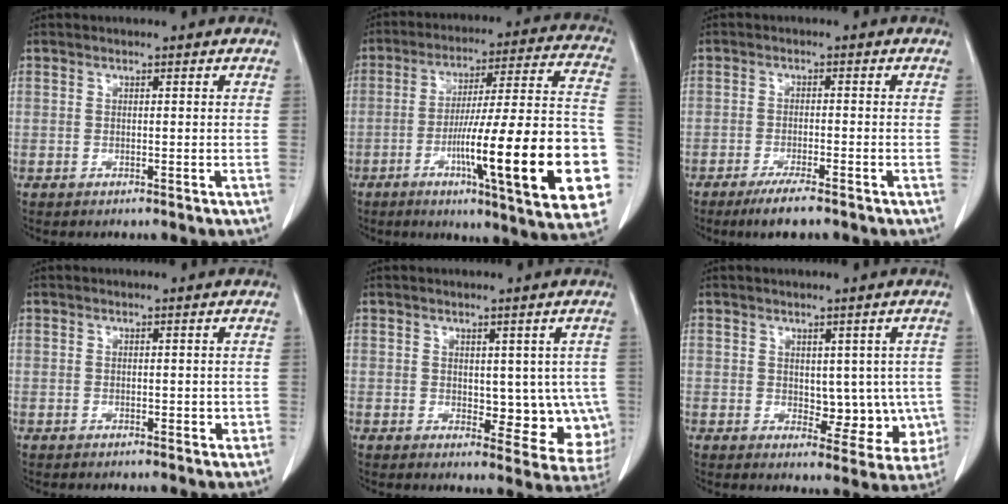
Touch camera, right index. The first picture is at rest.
{"total": 26.9, "force": [-7.7, 2.3, 25.6], "torque": [-0.300, 0.000, -0.112]}
{"total": 5.2, "force": [-3.8, 0.5, 3.5], "torque": [-0.059, -0.010, -0.059]}
{"total": 1.6, "force": [0.0, 1.0, 1.3], "torque": [-0.011, -0.001, 0.003]}
{"total": 9.0, "force": [0.2, 4.9, 7.5], "torque": [-0.064, -0.004, 0.014]}
{"total": 7.6, "force": [0.0, 4.5, 6.1], "torque": [-0.049, 0.001, 0.013]}